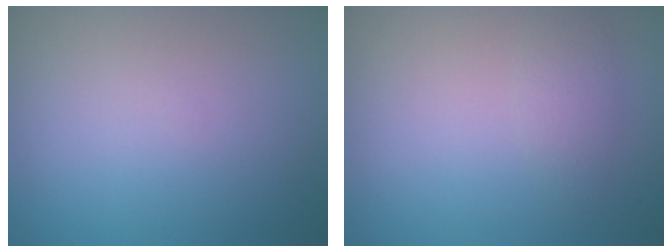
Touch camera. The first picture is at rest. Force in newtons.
{"total": 1.6, "press": 1.6, "slide": 0.1}